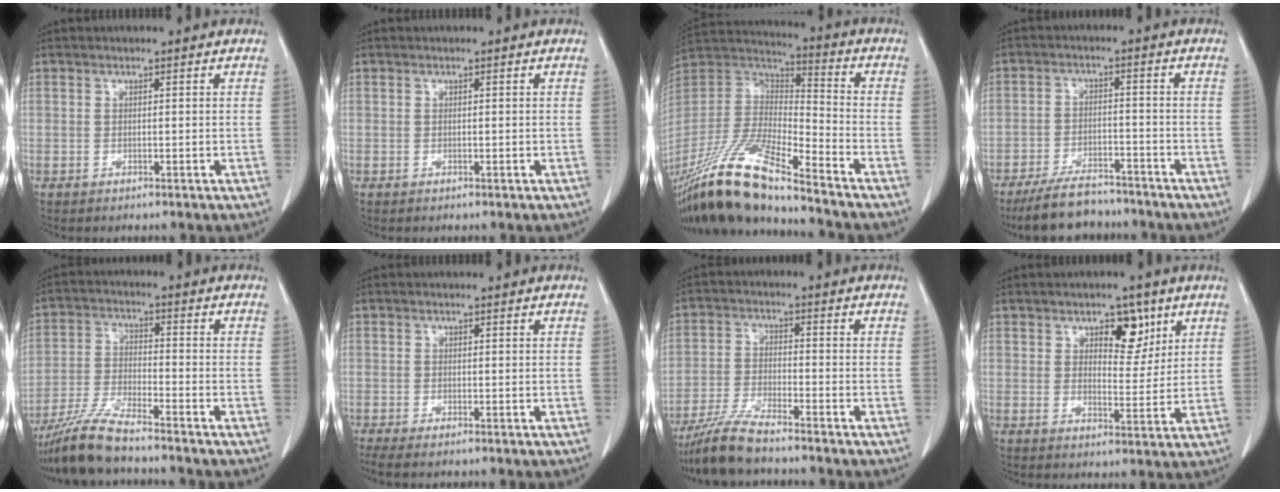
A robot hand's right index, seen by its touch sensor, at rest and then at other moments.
{"total": 0.0}
{"total": 20.1, "force": [-16.1, 1.7, 12.0], "torque": [-0.269, -0.026, -0.311]}
{"total": 9.4, "force": [-8.3, 2.9, 3.4], "torque": [-0.058, -0.006, -0.134]}
{"total": 8.4, "force": [-7.4, 0.0, 4.0], "torque": [-0.085, -0.021, -0.144]}
{"total": 2.5, "force": [-1.9, 0.1, 1.6], "torque": [-0.025, -0.006, -0.034]}
{"total": 7.1, "force": [-6.3, 0.0, 3.3], "torque": [-0.071, -0.024, -0.124]}
{"total": 6.0, "force": [3.2, 3.1, 4.0], "torque": [-0.050, 0.003, 0.049]}